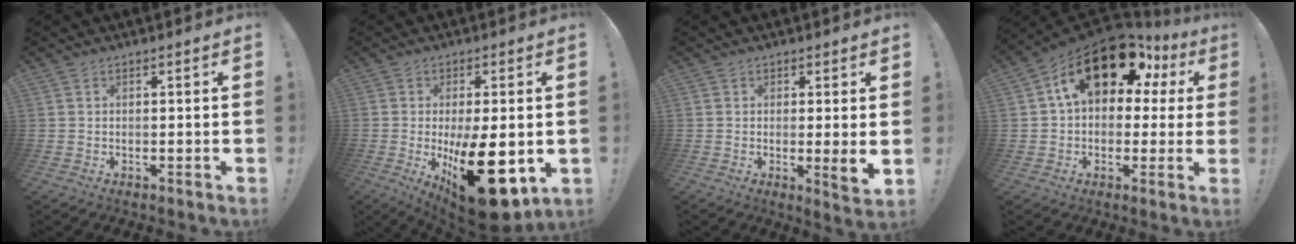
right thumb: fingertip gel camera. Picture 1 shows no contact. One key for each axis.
{"total": 22.0, "fx": -4.3, "fy": 8.5, "fz": 19.8, "tx": -0.297, "ty": 0.005, "tz": -0.045}
{"total": 4.3, "fx": 0.4, "fy": -0.1, "fz": 4.3, "tx": -0.050, "ty": -0.018, "tz": 0.008}
{"total": 19.7, "fx": 9.0, "fy": 11.0, "fz": 13.7, "tx": -0.200, "ty": -0.034, "tz": 0.158}